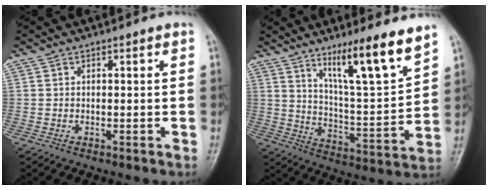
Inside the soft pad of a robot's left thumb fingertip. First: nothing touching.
{"total": 14.6, "force": [10.0, 1.7, 10.5], "torque": [-0.159, -0.068, 0.175]}